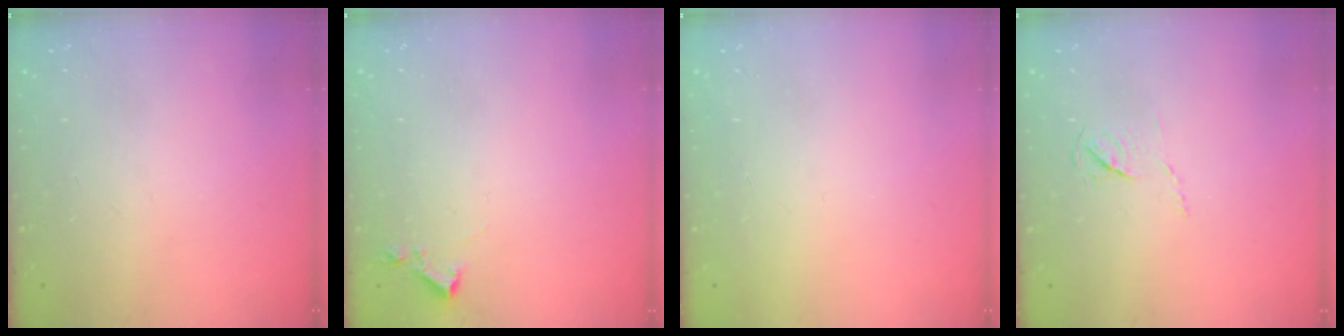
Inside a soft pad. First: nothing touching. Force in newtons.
{"total": 2.9, "press": 2.9, "slide": 0.5}
{"total": 1.6, "press": 1.6, "slide": 0.1}
{"total": 3.9, "press": 3.8, "slide": 0.4}